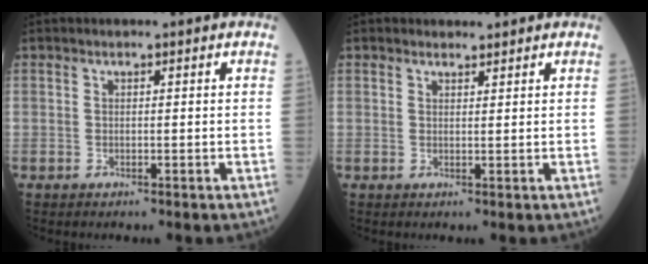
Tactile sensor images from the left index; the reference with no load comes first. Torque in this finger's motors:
{"motor_torque": [0.99, -1.15, 0.11, 0.01]}